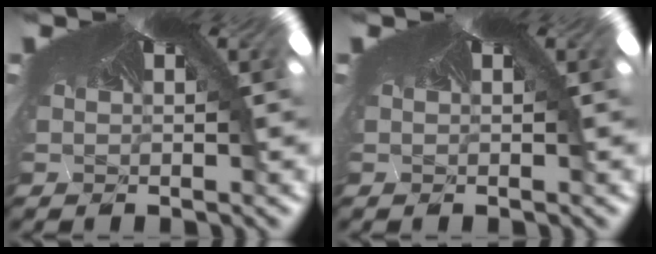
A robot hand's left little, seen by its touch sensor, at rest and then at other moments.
{"total": 0.0}